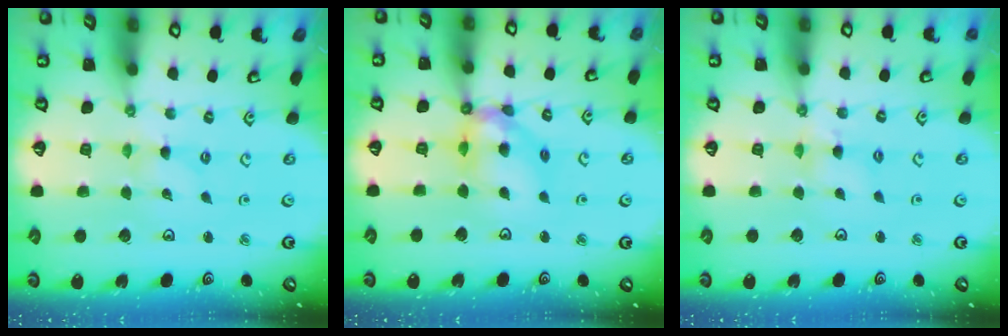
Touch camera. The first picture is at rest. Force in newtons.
{"total": 12.4, "press": 12.3, "slide": 1.5}
{"total": 4.3, "press": 4.3, "slide": 0.5}